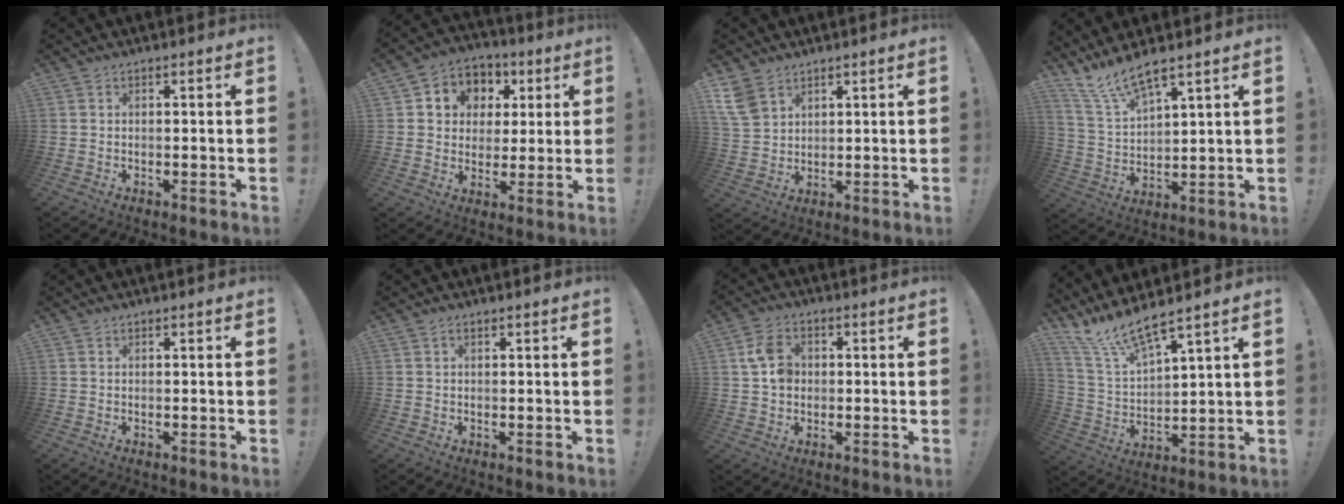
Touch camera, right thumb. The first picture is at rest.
{"total": 8.0, "force": [1.7, 7.6, 1.9], "torque": [-0.025, -0.014, 0.038]}
{"total": 7.5, "force": [4.9, 4.6, 3.2], "torque": [-0.061, -0.018, 0.100]}
{"total": 10.0, "force": [8.6, 1.8, 4.8], "torque": [-0.108, -0.051, 0.160]}
{"total": 0.0}
{"total": 0.7, "force": [0.2, 0.3, 0.6], "torque": [-0.013, 0.002, 0.004]}
{"total": 7.5, "force": [0.9, 5.9, 4.5], "torque": [-0.076, 0.012, 0.020]}
{"total": 11.7, "force": [10.3, 1.6, 5.4], "torque": [-0.131, -0.072, 0.184]}